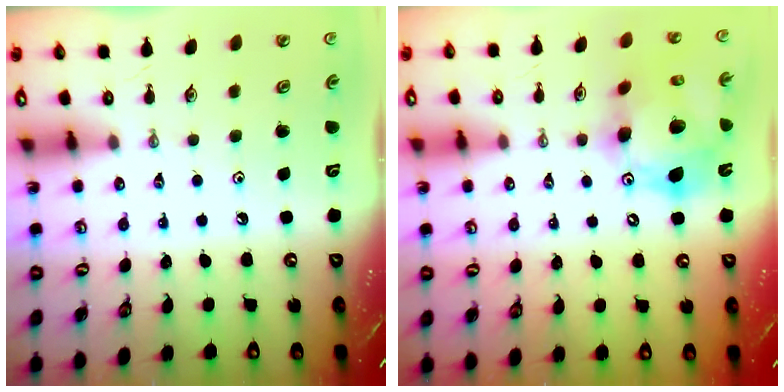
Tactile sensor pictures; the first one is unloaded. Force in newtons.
{"total": 17.5, "press": 17.3, "slide": 2.8}